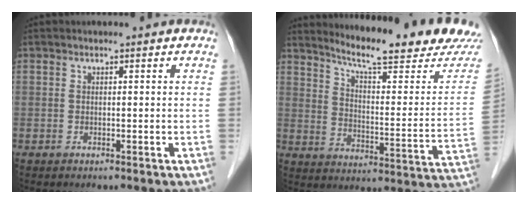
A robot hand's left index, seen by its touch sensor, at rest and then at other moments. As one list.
[{"total": 21.4, "force": [19.6, 0.5, 8.5], "torque": [-0.126, -0.083, 0.259]}]